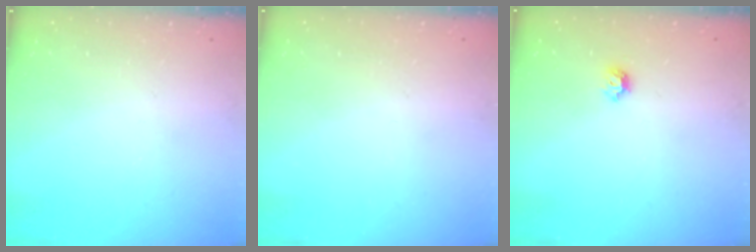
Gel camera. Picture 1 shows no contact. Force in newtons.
{"total": 0.9, "press": 0.9, "slide": 0.1}
{"total": 5.9, "press": 5.8, "slide": 0.9}